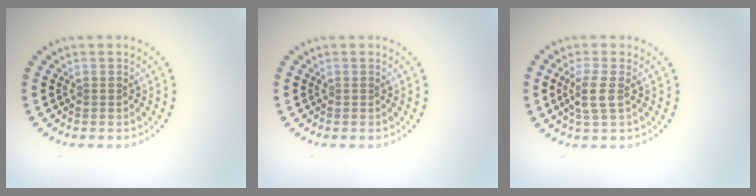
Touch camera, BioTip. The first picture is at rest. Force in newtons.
{"total": 0.0}
{"total": 2.3, "press": 2.0, "slide": 1.2}